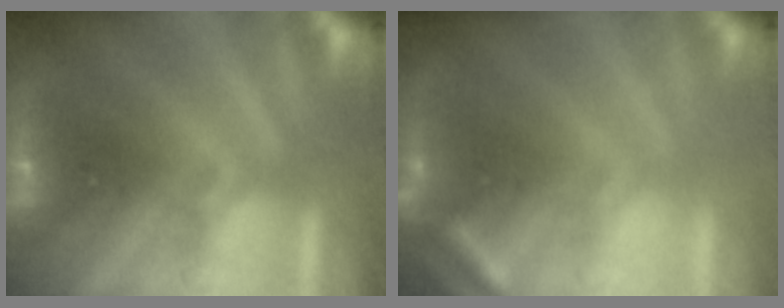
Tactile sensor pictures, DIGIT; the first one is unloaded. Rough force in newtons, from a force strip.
{"total": 2.6}